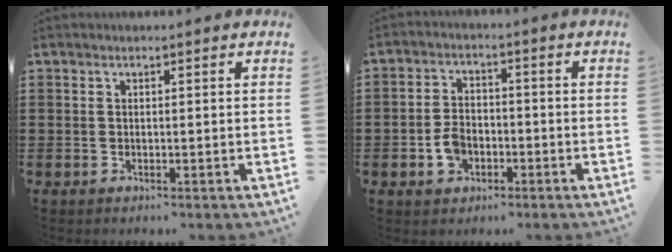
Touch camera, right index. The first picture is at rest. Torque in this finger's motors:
{"motor_torque": [1.20, 0.93, 0.13, 0.07]}